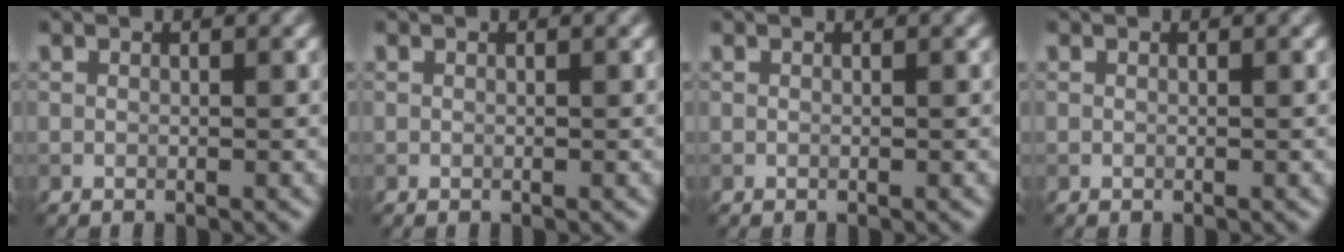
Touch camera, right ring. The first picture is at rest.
{"total": 0.0}
{"total": 0.0}
{"total": 0.0}